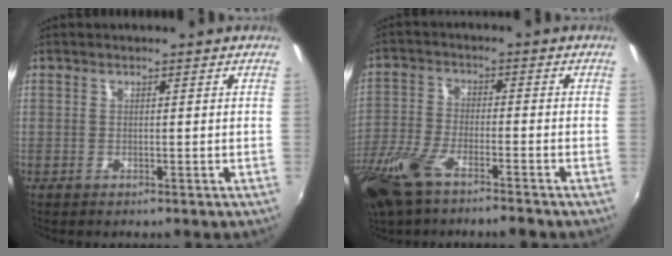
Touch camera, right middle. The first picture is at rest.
{"total": 12.2, "force": [-8.5, 3.4, 8.0], "torque": [-0.192, -0.036, -0.167]}